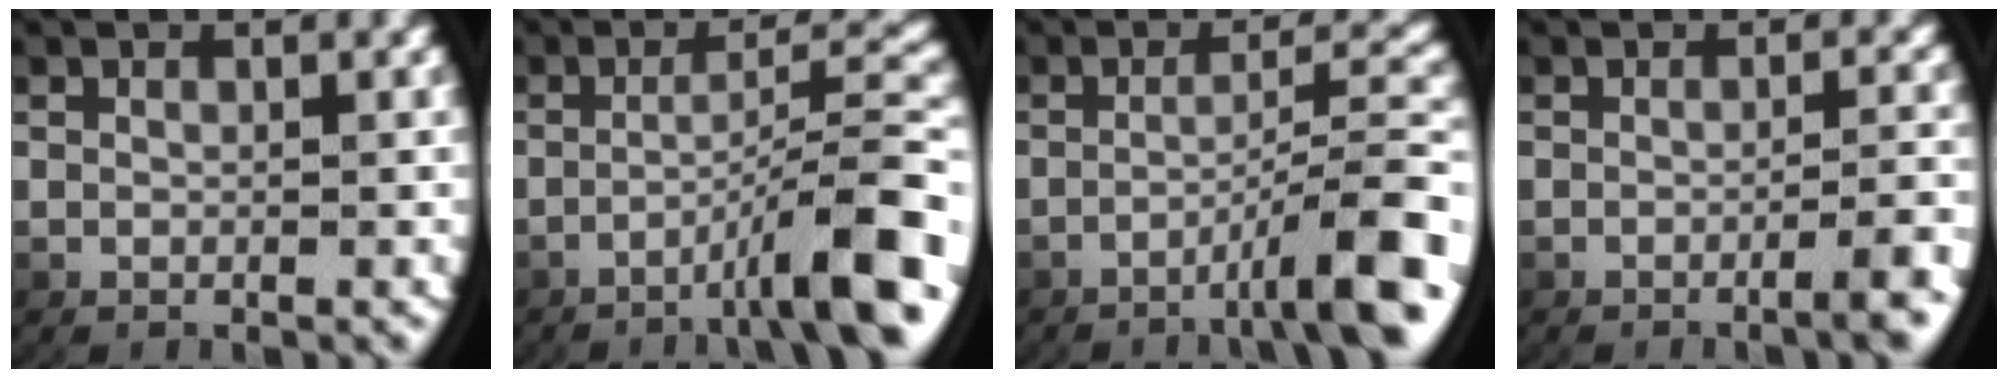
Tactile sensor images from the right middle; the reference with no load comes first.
{"total": 6.7, "force": [-3.0, 0.6, 5.9], "torque": [-0.085, 0.016, -0.048]}
{"total": 6.1, "force": [-2.8, 0.5, 5.3], "torque": [-0.077, 0.012, -0.043]}
{"total": 2.7, "force": [-1.4, 0.0, 2.3], "torque": [-0.032, 0.005, -0.025]}